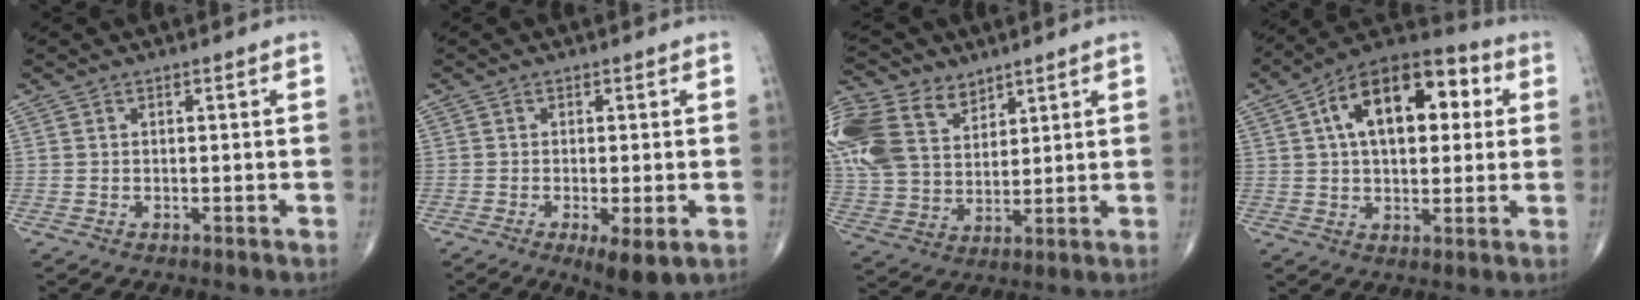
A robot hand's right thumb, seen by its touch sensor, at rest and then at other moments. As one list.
[{"total": 5.6, "force": [-2.0, 1.4, 5.0], "torque": [-0.082, -0.017, -0.031]}, {"total": 20.4, "force": [9.8, 13.8, 11.5], "torque": [-0.277, 0.009, 0.195]}, {"total": 18.9, "force": [4.8, 10.4, 15.0], "torque": [-0.203, 0.024, 0.064]}]